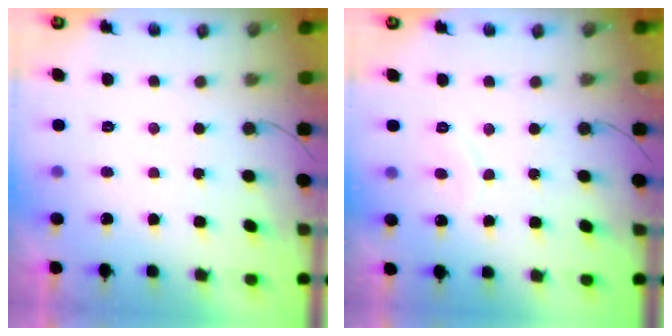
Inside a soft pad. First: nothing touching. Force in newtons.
{"total": 5.7, "press": 5.7, "slide": 0.5}